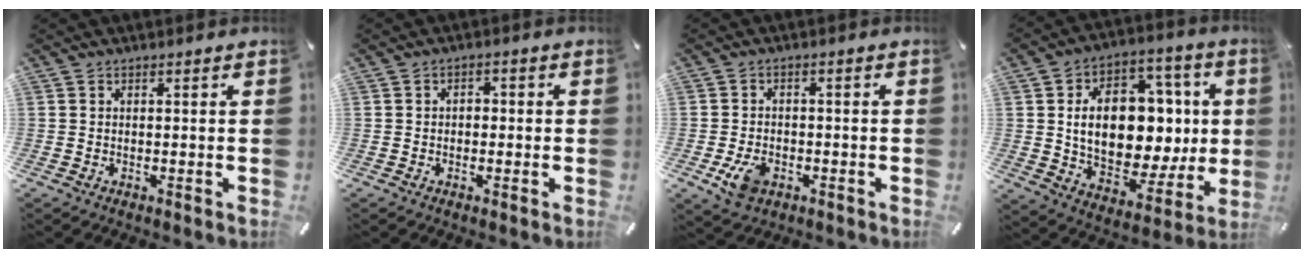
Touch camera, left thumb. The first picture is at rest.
{"total": 1.8, "force": [-0.7, 1.2, 1.1], "torque": [-0.023, 0.008, -0.016]}
{"total": 6.0, "force": [-2.5, 4.1, 3.7], "torque": [-0.075, 0.003, -0.046]}
{"total": 18.7, "force": [1.8, 13.3, 13.0], "torque": [-0.218, -0.018, 0.040]}